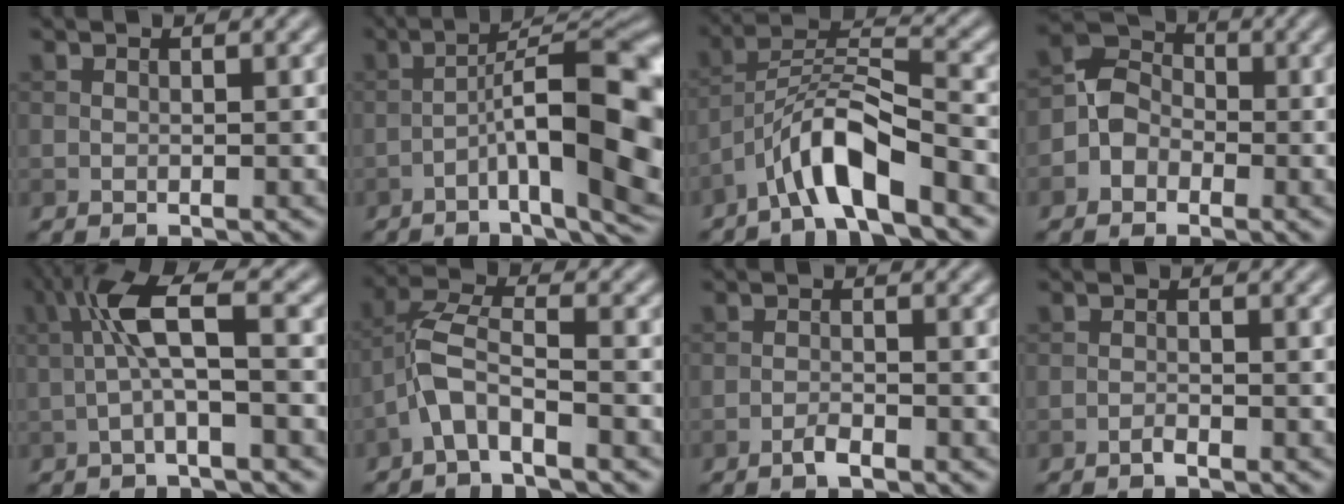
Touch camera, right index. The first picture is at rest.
{"total": 14.6, "force": [-3.8, 4.1, 13.5], "torque": [-0.180, 0.018, -0.048]}
{"total": 6.7, "force": [-4.3, 1.4, 4.9], "torque": [-0.089, 0.014, -0.084]}
{"total": 3.3, "force": [-1.3, 2.8, 1.3], "torque": [-0.009, 0.012, -0.035]}
{"total": 5.3, "force": [-0.1, 1.0, 5.2], "torque": [-0.106, 0.022, -0.011]}
{"total": 4.4, "force": [-2.4, 1.3, 3.4], "torque": [-0.071, 0.013, -0.056]}
{"total": 1.5, "force": [-1.1, 0.3, 0.9], "torque": [-0.018, 0.002, -0.023]}
{"total": 0.8, "force": [-0.7, 0.1, 0.4], "torque": [-0.006, 0.004, -0.014]}